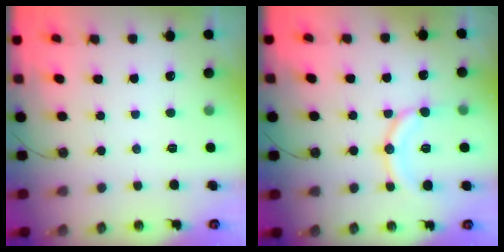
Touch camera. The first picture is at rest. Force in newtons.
{"total": 13.2, "press": 13.0, "slide": 1.7}